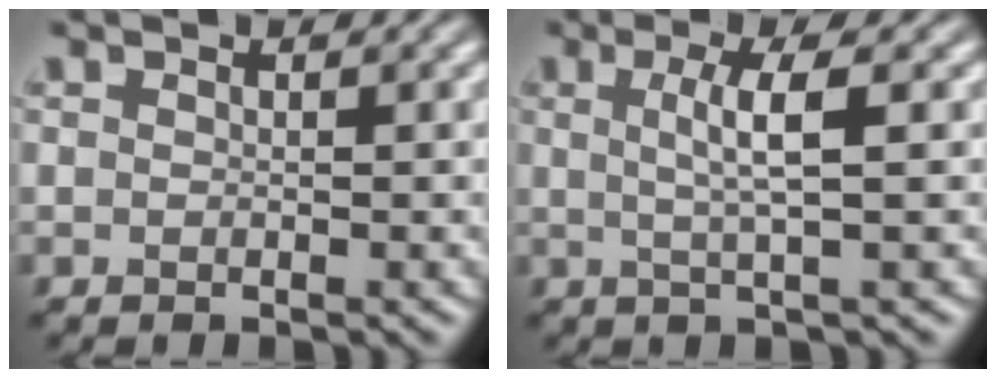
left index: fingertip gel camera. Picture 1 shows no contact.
{"total": 3.6, "force": [0.5, 0.7, 3.5], "torque": [-0.062, 0.001, 0.009]}